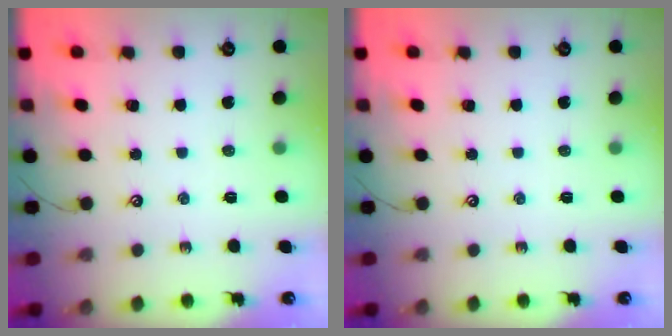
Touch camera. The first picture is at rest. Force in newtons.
{"total": 0.0}